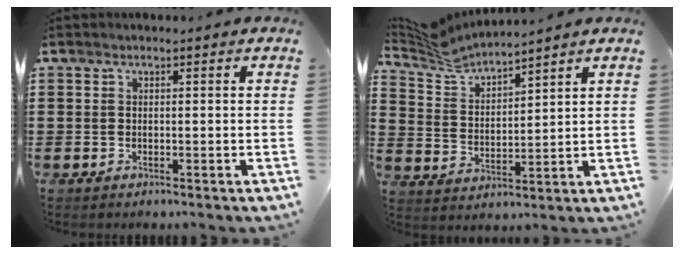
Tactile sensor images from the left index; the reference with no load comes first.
{"total": 4.8, "force": [4.6, 0.6, 1.1], "torque": [-0.045, -0.022, 0.081]}